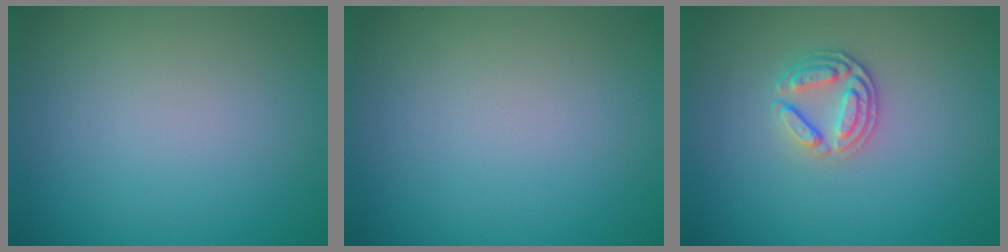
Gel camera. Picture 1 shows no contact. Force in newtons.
{"total": 0.0}
{"total": 2.7, "press": 2.4, "slide": 1.2}